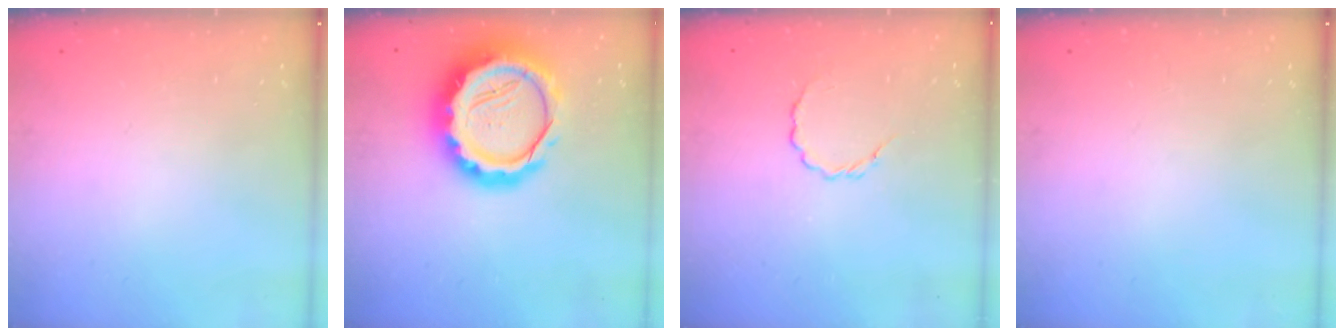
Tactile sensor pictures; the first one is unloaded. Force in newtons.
{"total": 19.6, "press": 19.1, "slide": 4.1}
{"total": 2.9, "press": 2.7, "slide": 1.0}
{"total": 0.0}